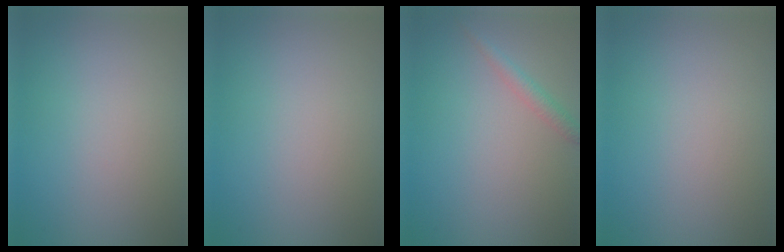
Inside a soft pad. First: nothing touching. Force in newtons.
{"total": 0.0}
{"total": 1.5, "press": 1.5, "slide": 0.1}
{"total": 0.0}